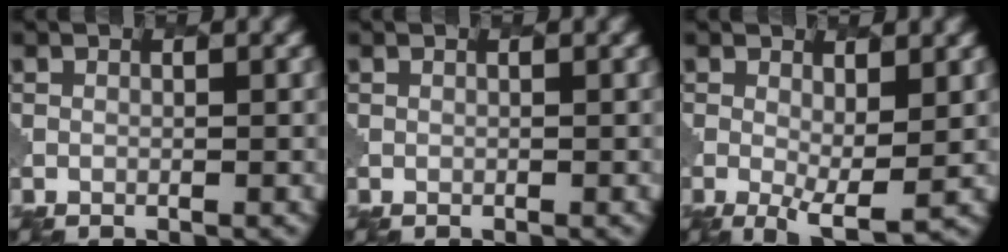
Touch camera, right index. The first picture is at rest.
{"total": 0.0}
{"total": 3.6, "force": [0.0, 1.3, 3.4], "torque": [-0.061, -0.016, 0.004]}